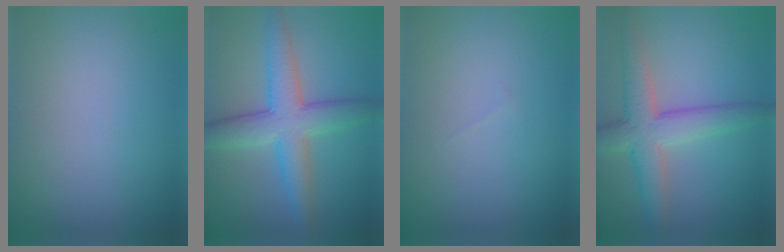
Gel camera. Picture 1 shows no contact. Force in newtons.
{"total": 6.3, "press": 6.3, "slide": 0.4}
{"total": 0.0}
{"total": 5.6, "press": 5.6, "slide": 0.6}